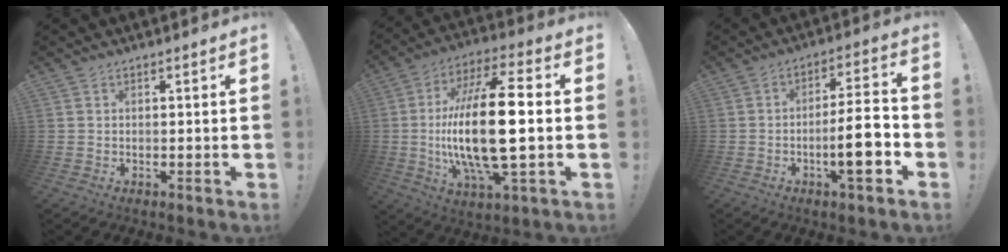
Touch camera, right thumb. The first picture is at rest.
{"total": 24.1, "force": [-1.7, 7.4, 22.9], "torque": [-0.451, -0.008, -0.036]}
{"total": 13.3, "force": [-4.4, 2.8, 12.2], "torque": [-0.180, 0.010, -0.075]}